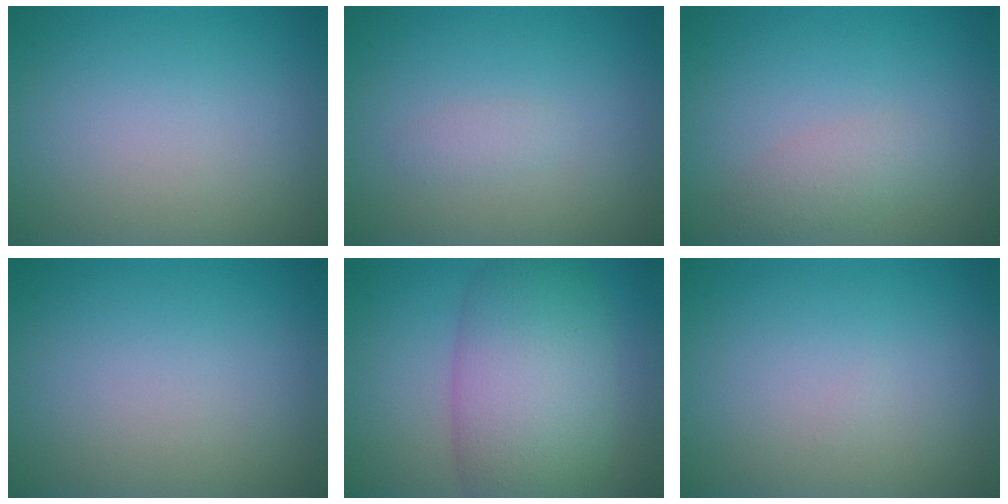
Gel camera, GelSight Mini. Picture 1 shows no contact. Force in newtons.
{"total": 0.8, "press": 0.8, "slide": 0.1}
{"total": 1.8, "press": 1.8, "slide": 0.1}
{"total": 0.0}
{"total": 8.9, "press": 8.9, "slide": 0.3}
{"total": 0.0}